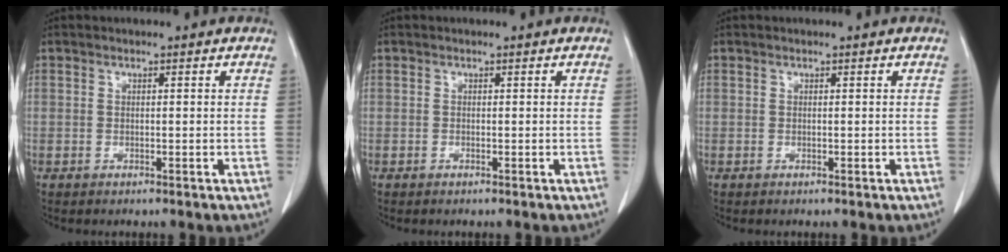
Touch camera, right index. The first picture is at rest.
{"total": 0.0}
{"total": 0.0}